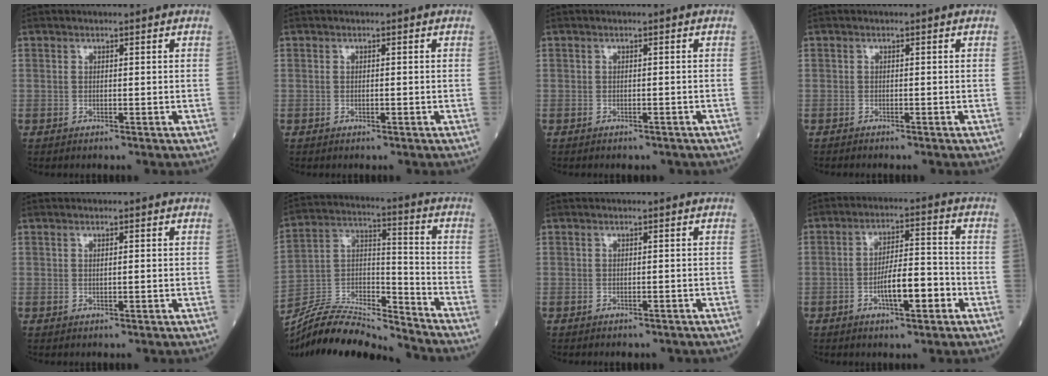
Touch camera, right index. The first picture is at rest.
{"total": 0.5, "force": [-0.1, 0.1, 0.5], "torque": [-0.012, -0.002, 0.001]}
{"total": 3.1, "force": [-2.6, 1.3, 1.0], "torque": [-0.012, -0.003, -0.027]}
{"total": 0.5, "force": [-0.5, 0.1, 0.1], "torque": [-0.008, -0.002, -0.010]}
{"total": 0.7, "force": [0.1, 0.1, 0.7], "torque": [-0.014, 0.000, 0.004]}
{"total": 17.7, "force": [-17.0, 1.2, 4.8], "torque": [-0.091, 0.025, -0.300]}
{"total": 3.1, "force": [-2.7, 1.2, 1.0], "torque": [-0.012, -0.003, -0.028]}
{"total": 7.8, "force": [-2.9, 1.9, 6.9], "torque": [-0.124, 0.012, -0.047]}